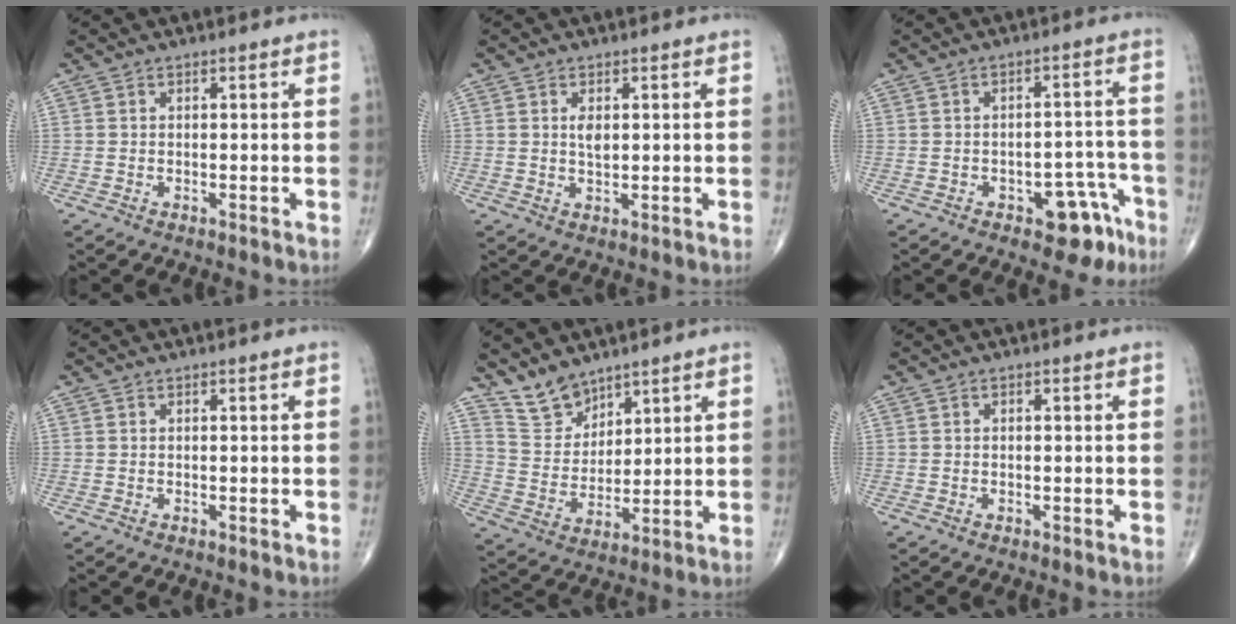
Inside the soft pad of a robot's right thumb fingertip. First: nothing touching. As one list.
[{"total": 2.4, "force": [0.6, 1.2, 2.0], "torque": [-0.029, -0.009, 0.010]}, {"total": 8.3, "force": [-4.6, 4.3, 5.3], "torque": [-0.033, 0.041, -0.055]}, {"total": 0.0}, {"total": 7.7, "force": [6.4, 3.7, 1.8], "torque": [-0.016, -0.049, 0.140]}, {"total": 0.0}]